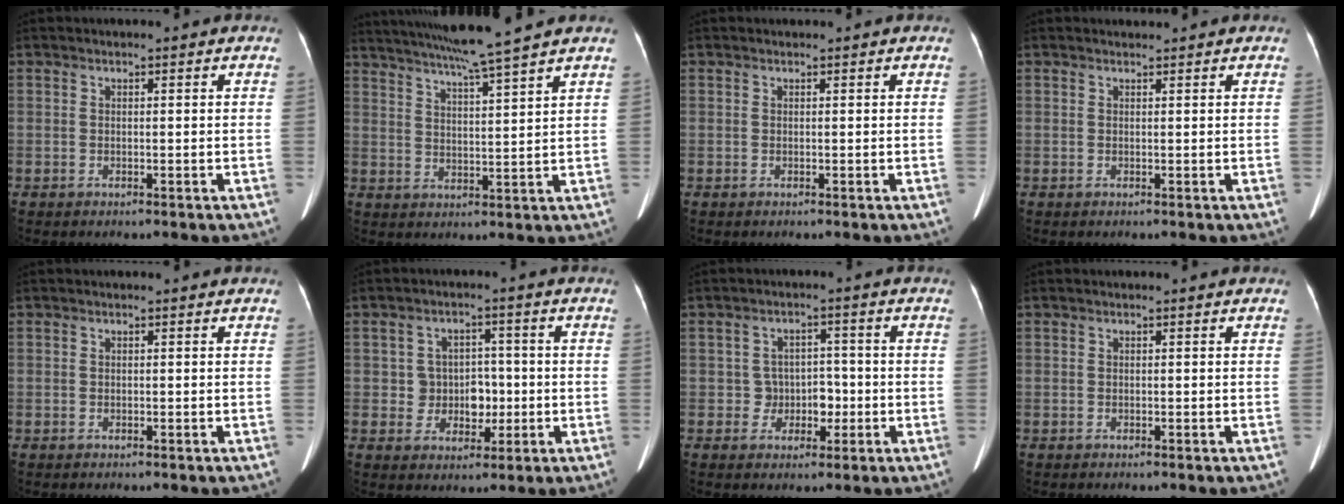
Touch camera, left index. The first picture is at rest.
{"total": 12.1, "force": [10.4, -2.1, 5.8], "torque": [-0.103, -0.003, 0.160]}
{"total": 0.0}
{"total": 0.7, "force": [0.7, -0.1, -0.1], "torque": [-0.008, 0.004, 0.013]}
{"total": 0.0}
{"total": 5.3, "force": [-0.4, 4.8, 2.3], "torque": [-0.031, 0.015, -0.001]}
{"total": 4.1, "force": [-0.9, 3.6, 1.6], "torque": [-0.015, 0.013, -0.011]}
{"total": 0.0}